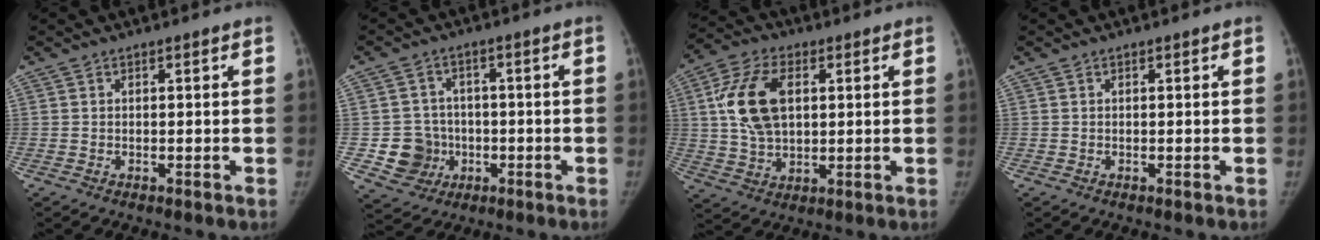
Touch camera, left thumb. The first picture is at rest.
{"total": 7.9, "force": [-1.6, 7.5, 1.8], "torque": [0.001, 0.013, -0.020]}
{"total": 13.0, "force": [2.8, 8.0, 9.8], "torque": [-0.177, 0.003, 0.052]}
{"total": 0.0}